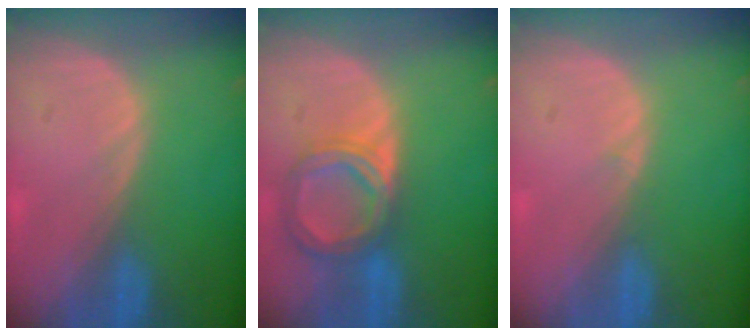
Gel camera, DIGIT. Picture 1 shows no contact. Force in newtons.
{"total": 6.7, "press": 6.1, "slide": 2.7}
{"total": 0.6, "press": 0.2, "slide": 0.5}